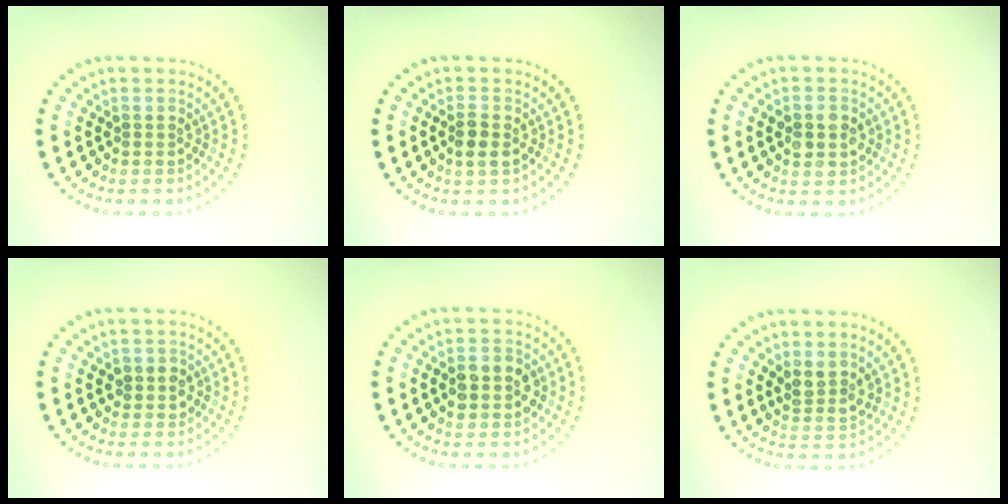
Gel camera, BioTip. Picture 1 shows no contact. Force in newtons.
{"total": 1.7, "press": 1.6, "slide": 0.5}
{"total": 2.9, "press": 2.9, "slide": 0.2}
{"total": 1.7, "press": 1.6, "slide": 0.6}
{"total": 3.3, "press": 3.3, "slide": 0.2}
{"total": 2.1, "press": 1.8, "slide": 1.1}